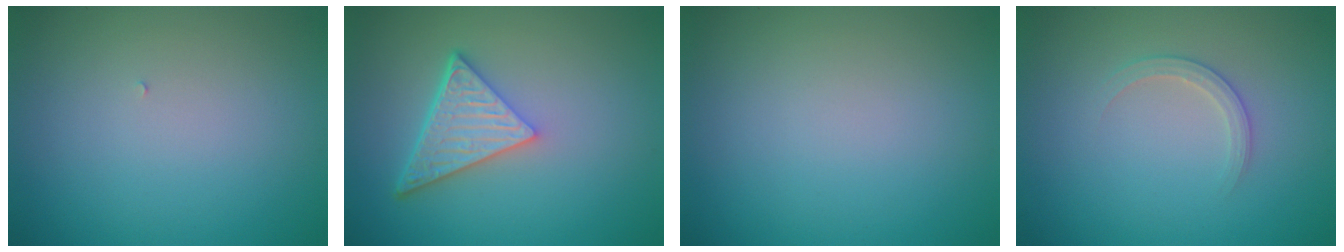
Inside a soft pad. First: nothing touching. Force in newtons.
{"total": 5.1, "press": 3.7, "slide": 3.5}
{"total": 0.0}
{"total": 1.6, "press": 1.6, "slide": 0.1}